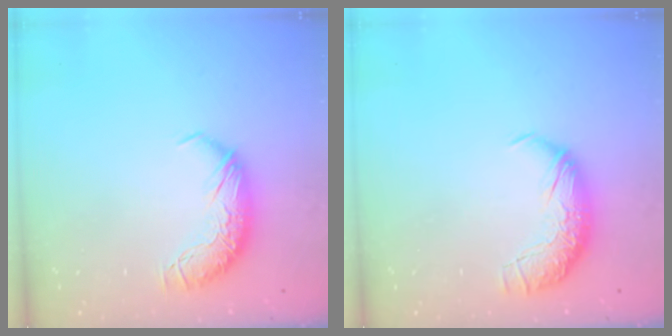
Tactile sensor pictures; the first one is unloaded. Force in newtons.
{"total": 2.3, "press": 0.9, "slide": 2.1}